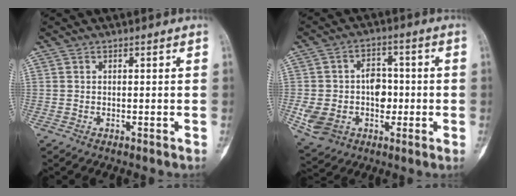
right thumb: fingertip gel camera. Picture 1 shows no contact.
{"total": 14.3, "force": [-1.7, 10.4, 9.7], "torque": [-0.143, 0.022, -0.018]}